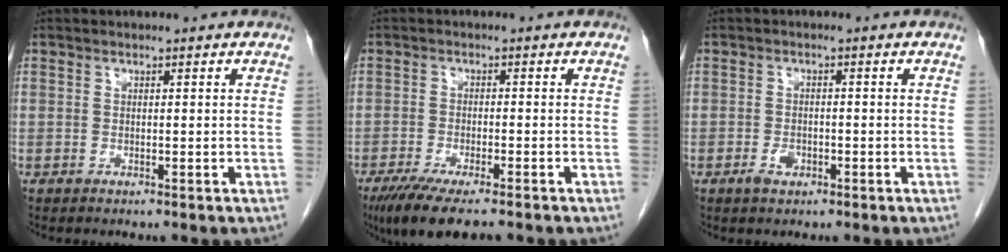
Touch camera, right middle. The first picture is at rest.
{"total": 8.9, "force": [-6.6, 1.5, 5.7], "torque": [-0.090, -0.020, -0.103]}
{"total": 2.1, "force": [-1.1, 1.2, 1.4], "torque": [-0.025, 0.003, -0.016]}